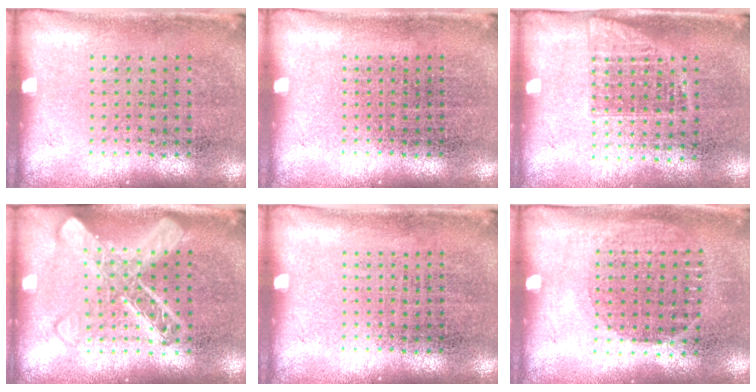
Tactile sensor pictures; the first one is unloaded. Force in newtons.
{"total": 0.0}
{"total": 1.1, "press": 0.9, "slide": 0.6}
{"total": 2.7, "press": 2.6, "slide": 0.5}
{"total": 0.0}
{"total": 0.9, "press": 0.8, "slide": 0.4}